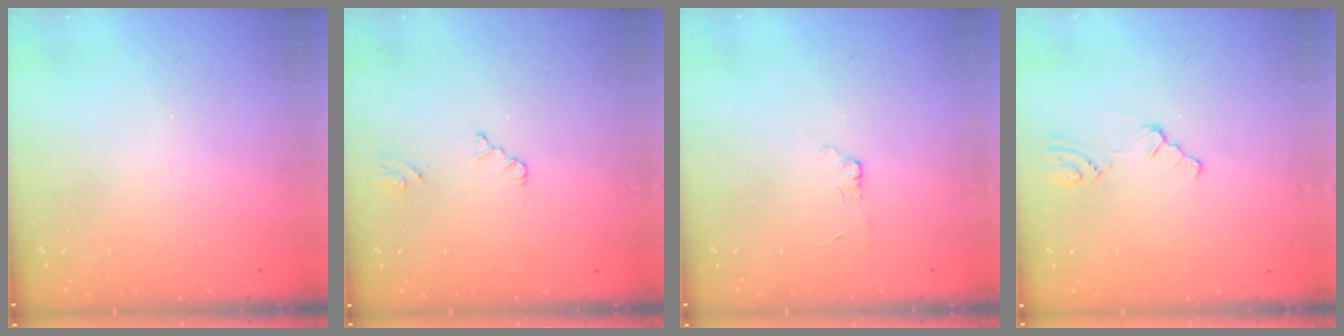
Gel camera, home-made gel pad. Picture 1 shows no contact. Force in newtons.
{"total": 2.5, "press": 2.5, "slide": 0.3}
{"total": 3.0, "press": 3.0, "slide": 0.2}
{"total": 1.0, "press": 0.9, "slide": 0.2}